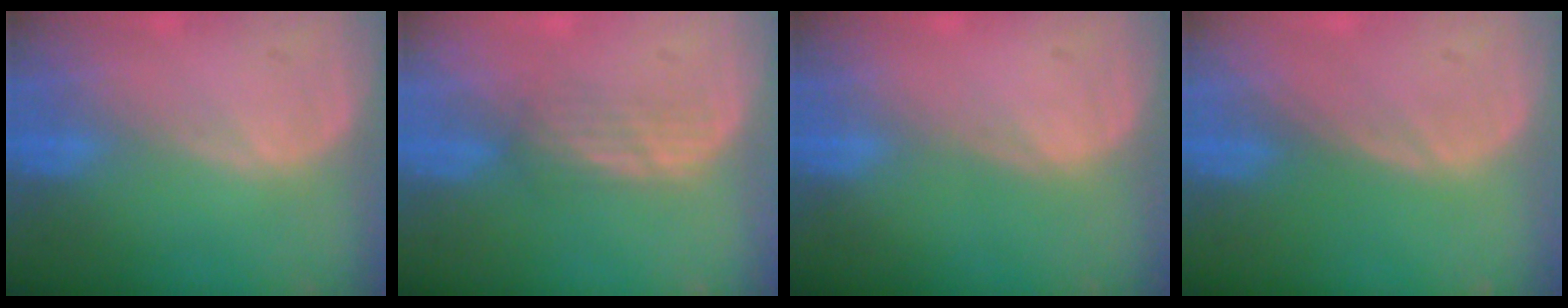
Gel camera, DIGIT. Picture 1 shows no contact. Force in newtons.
{"total": 2.4, "press": 2.4, "slide": 0.5}
{"total": 0.0}
{"total": 0.0}